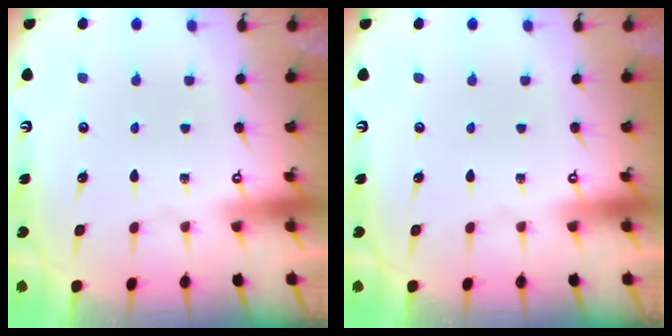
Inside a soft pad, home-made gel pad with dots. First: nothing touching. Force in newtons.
{"total": 0.0}